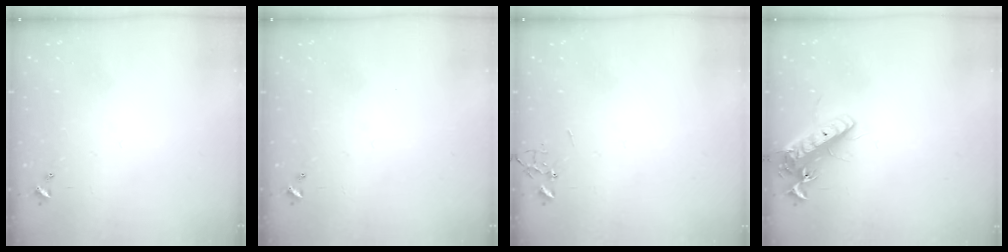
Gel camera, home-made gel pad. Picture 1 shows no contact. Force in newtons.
{"total": 0.0}
{"total": 0.0}
{"total": 14.1, "press": 13.9, "slide": 2.4}